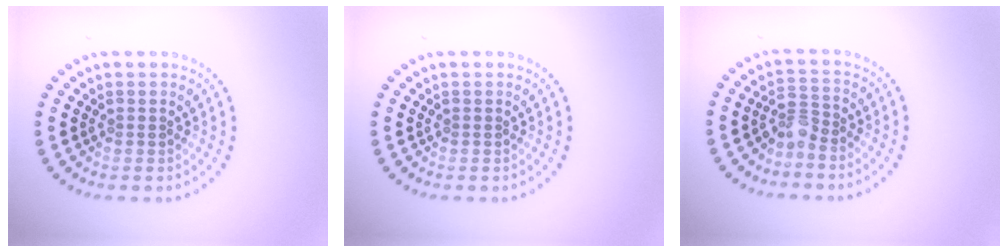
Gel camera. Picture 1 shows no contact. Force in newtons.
{"total": 0.0}
{"total": 2.0, "press": 1.4, "slide": 1.4}